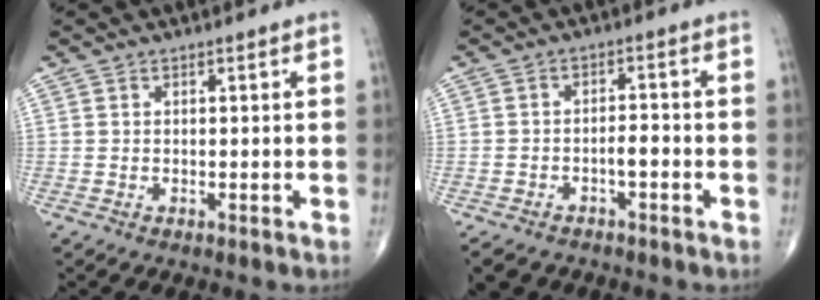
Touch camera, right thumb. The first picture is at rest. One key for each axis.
{"total": 7.4, "fx": -4.3, "fy": 4.2, "fz": 4.3, "tx": -0.065, "ty": 0.026, "tz": -0.064}